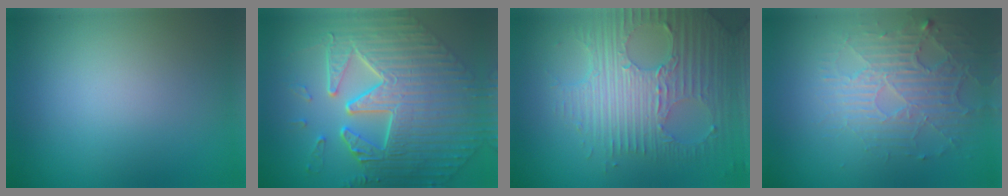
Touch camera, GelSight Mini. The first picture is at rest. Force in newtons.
{"total": 10.1, "press": 7.5, "slide": 6.8}
{"total": 7.5, "press": 5.2, "slide": 5.4}
{"total": 3.8, "press": 3.5, "slide": 1.6}